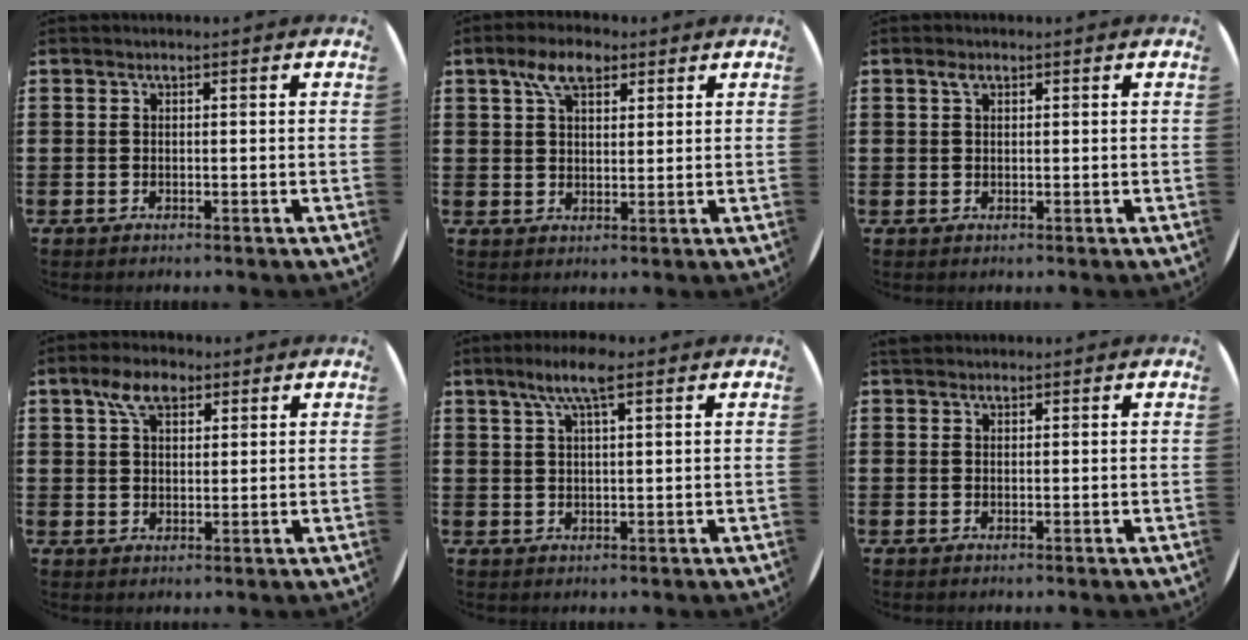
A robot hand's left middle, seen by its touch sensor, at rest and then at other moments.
{"total": 5.9, "force": [3.7, 3.0, 3.4], "torque": [-0.061, 0.005, 0.066]}
{"total": 1.3, "force": [0.8, 0.8, 0.7], "torque": [-0.008, 0.001, 0.013]}
{"total": 5.4, "force": [3.3, 2.9, 3.1], "torque": [-0.053, 0.005, 0.058]}
{"total": 5.5, "force": [3.4, 1.1, 4.2], "torque": [-0.090, 0.009, 0.059]}
{"total": 0.7, "force": [0.6, 0.3, 0.0], "torque": [-0.002, 0.002, 0.013]}